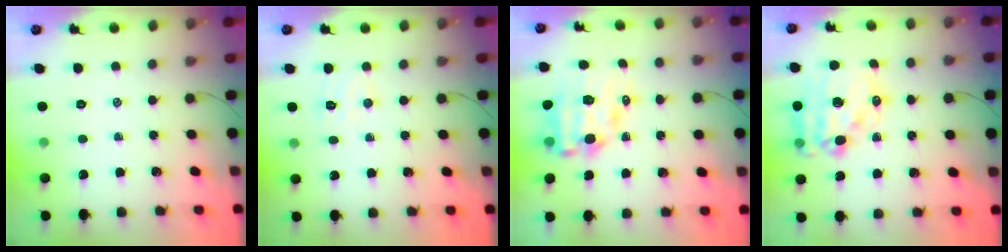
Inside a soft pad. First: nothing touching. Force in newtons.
{"total": 5.5, "press": 5.4, "slide": 1.2}
{"total": 10.7, "press": 10.4, "slide": 2.7}
{"total": 17.5, "press": 17.1, "slide": 4.0}